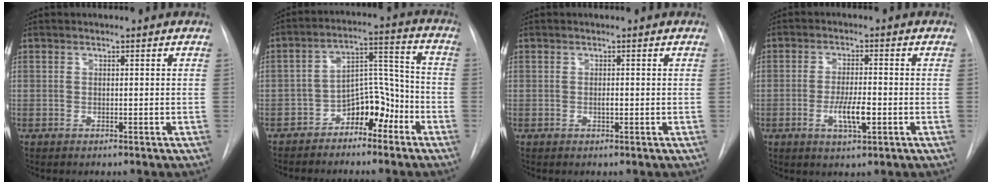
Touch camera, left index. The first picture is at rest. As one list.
[{"total": 9.4, "force": [-6.9, 4.0, 4.9], "torque": [-0.077, 0.030, -0.109]}, {"total": 1.6, "force": [-1.6, -0.1, 0.2], "torque": [-0.002, -0.003, -0.026]}, {"total": 5.5, "force": [-3.1, 0.8, 4.5], "torque": [-0.085, -0.009, -0.047]}]